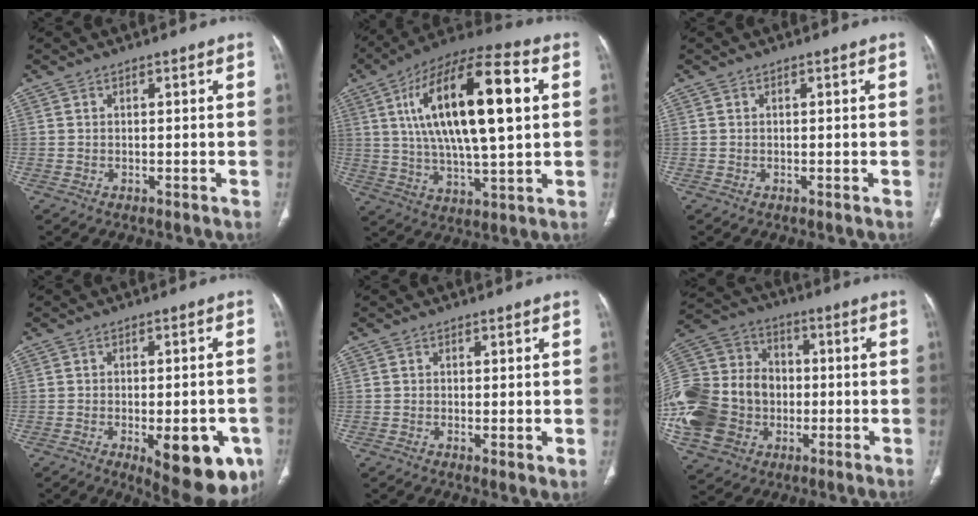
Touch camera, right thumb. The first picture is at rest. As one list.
[{"total": 24.7, "force": [5.3, 8.8, 22.5], "torque": [-0.389, 0.011, 0.083]}, {"total": 0.0}, {"total": 15.0, "force": [-5.7, 6.2, 12.4], "torque": [-0.114, 0.007, -0.057]}, {"total": 2.1, "force": [-0.1, 0.7, 1.9], "torque": [-0.036, -0.010, -0.004]}, {"total": 27.0, "force": [-4.0, 21.7, 15.5], "torque": [-0.353, 0.040, -0.062]}]